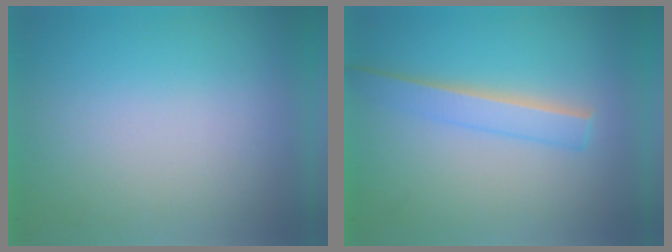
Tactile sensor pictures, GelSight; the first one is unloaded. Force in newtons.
{"total": 2.2}